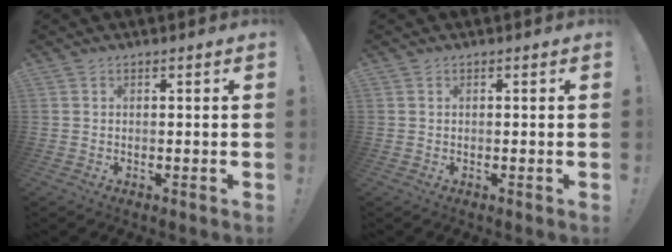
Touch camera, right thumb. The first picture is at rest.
{"total": 0.0}